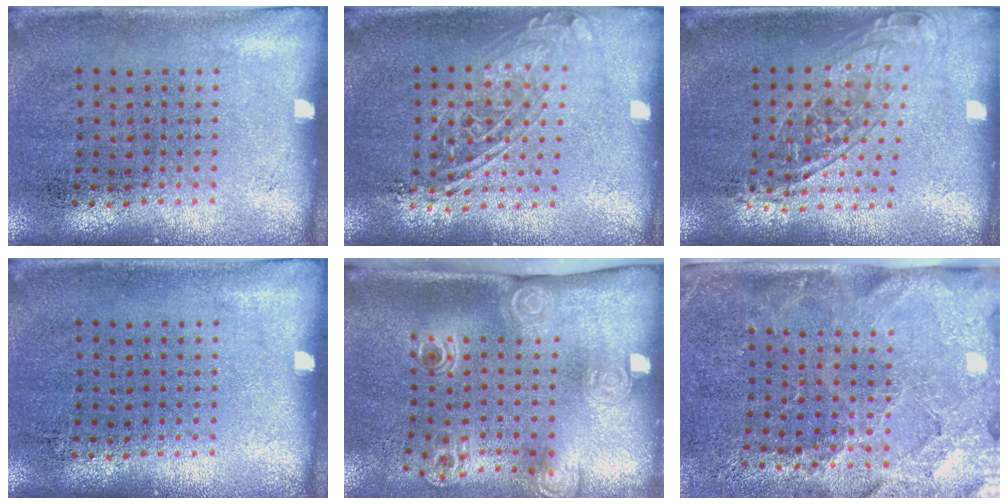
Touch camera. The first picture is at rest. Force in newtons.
{"total": 1.6, "press": 1.3, "slide": 0.8}
{"total": 1.5, "press": 1.3, "slide": 0.9}
{"total": 0.0}
{"total": 2.1, "press": 1.5, "slide": 1.5}
{"total": 3.7, "press": 3.1, "slide": 1.9}